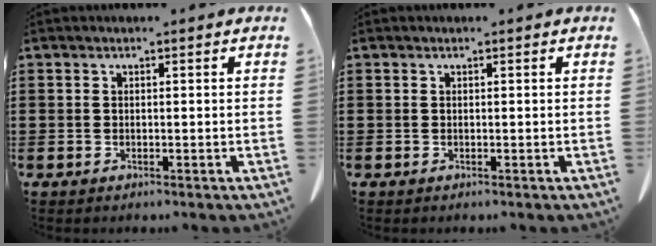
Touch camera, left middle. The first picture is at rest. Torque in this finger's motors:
{"motor_torque": [0.00, 0.00, 0.00, -0.01]}